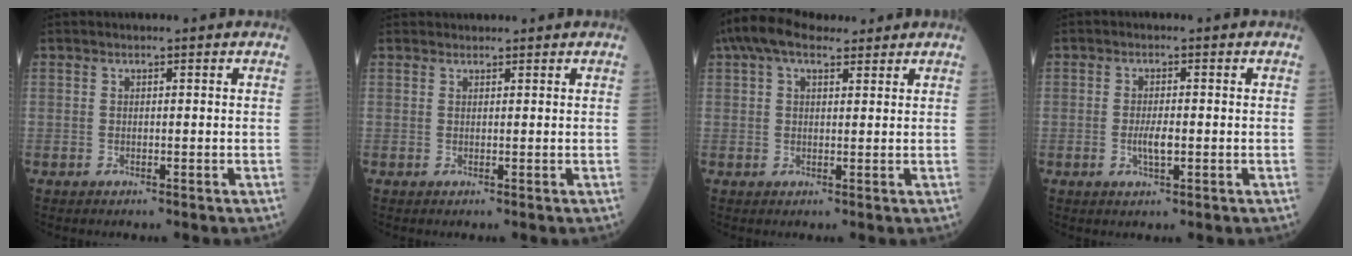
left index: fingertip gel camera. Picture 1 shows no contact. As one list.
[{"total": 1.2, "force": [1.2, 0.3, 0.0], "torque": [-0.007, 0.014, 0.023]}, {"total": 7.9, "force": [6.0, 2.9, 4.3], "torque": [-0.093, 0.048, 0.108]}, {"total": 2.7, "force": [-0.5, 0.6, 2.6], "torque": [-0.056, -0.001, -0.008]}]